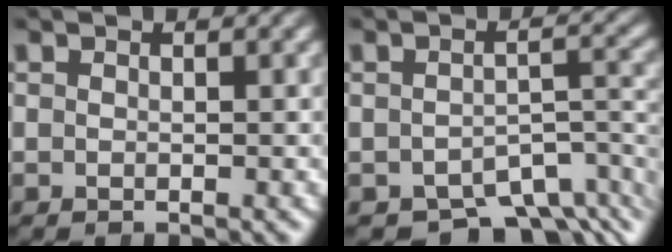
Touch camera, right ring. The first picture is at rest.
{"total": 7.5, "force": [-5.6, 3.0, 3.9], "torque": [-0.027, -0.020, -0.077]}